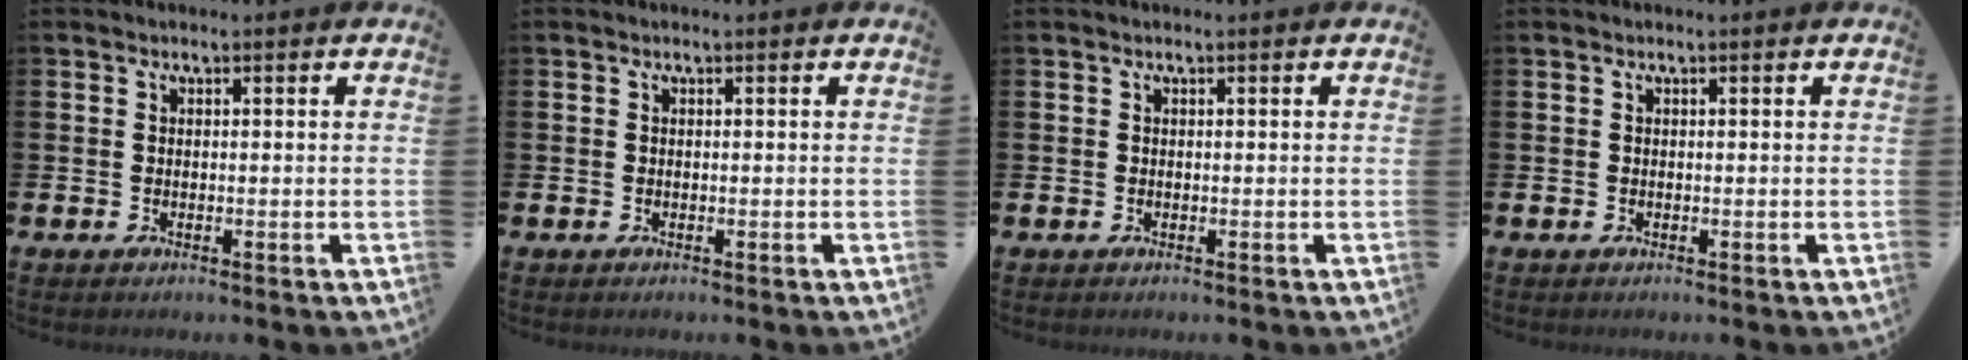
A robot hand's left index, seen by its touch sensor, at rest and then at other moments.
{"total": 0.0}
{"total": 0.0}
{"total": 0.0}